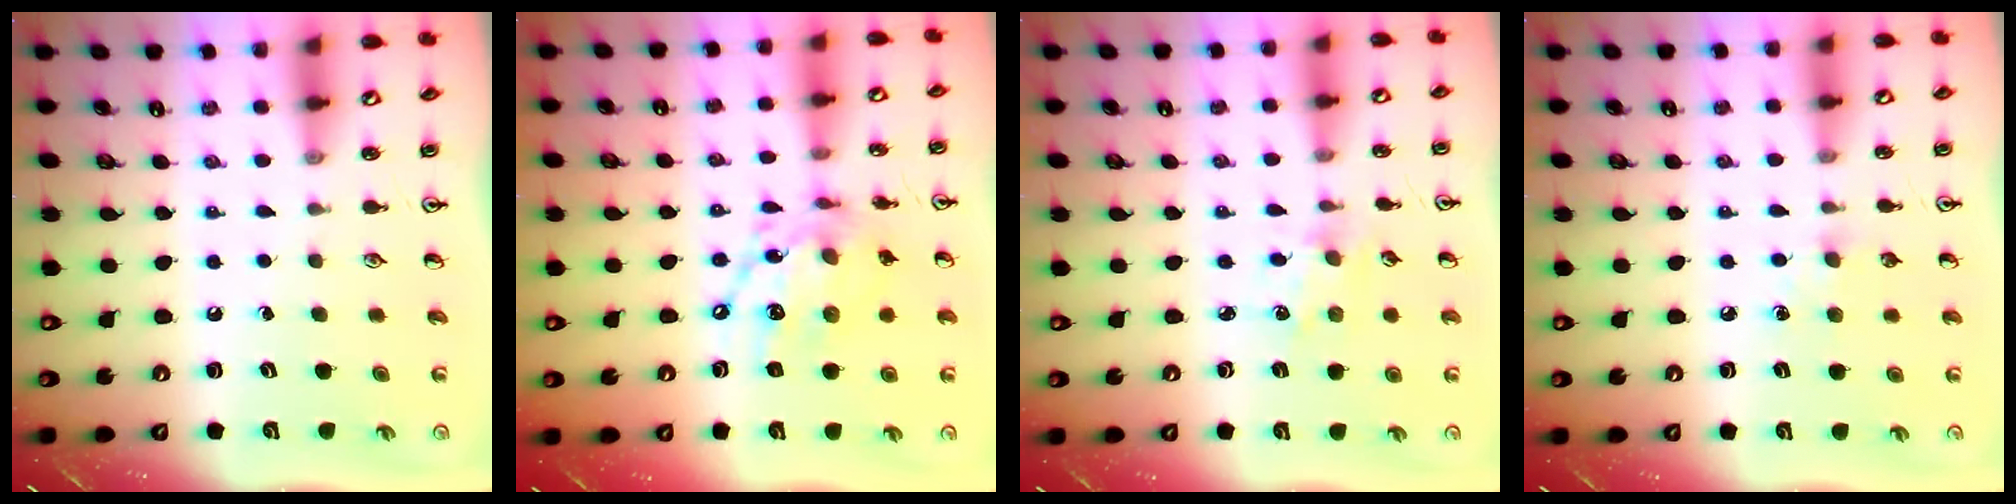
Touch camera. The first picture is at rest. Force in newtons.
{"total": 13.9, "press": 13.9, "slide": 0.7}
{"total": 1.1, "press": 1.1, "slide": 0.1}
{"total": 6.2, "press": 6.1, "slide": 0.7}